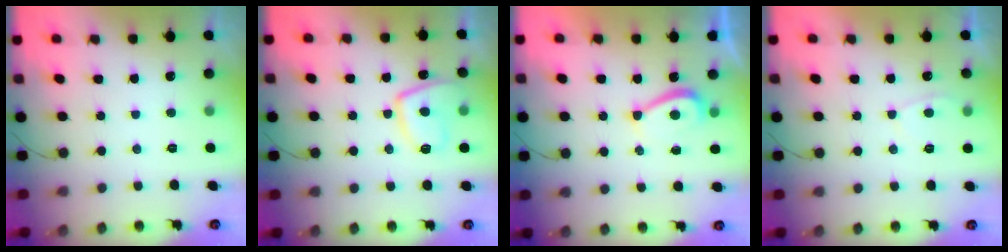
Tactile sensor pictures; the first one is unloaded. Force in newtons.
{"total": 9.9, "press": 9.8, "slide": 1.2}
{"total": 4.7, "press": 4.6, "slide": 0.7}
{"total": 2.1, "press": 2.0, "slide": 0.6}